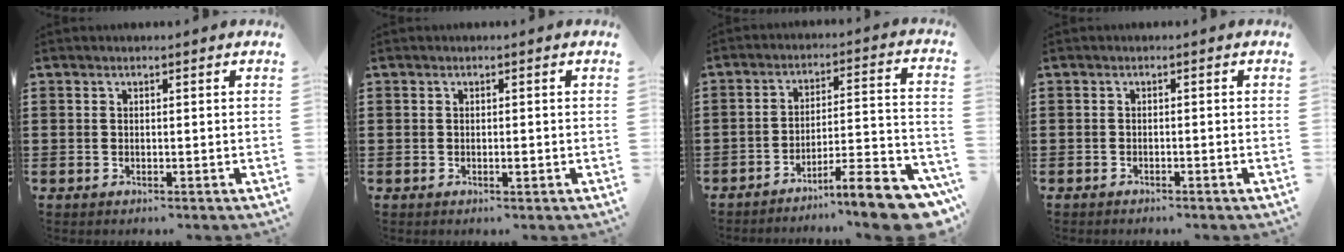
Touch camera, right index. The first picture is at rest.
{"total": 0.8, "force": [-0.2, 0.1, 0.7], "torque": [-0.015, -0.007, -0.001]}
{"total": 9.9, "force": [-8.0, 0.7, 5.8], "torque": [-0.079, 0.013, -0.152]}
{"total": 0.9, "force": [-0.9, 0.1, 0.1], "torque": [-0.005, 0.000, -0.018]}